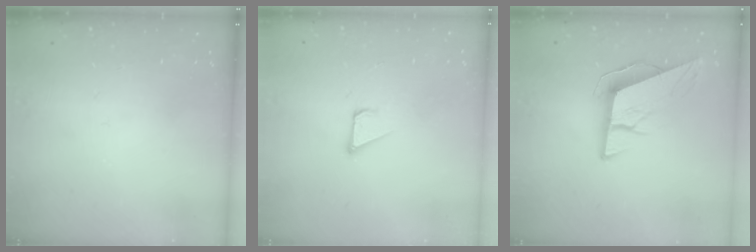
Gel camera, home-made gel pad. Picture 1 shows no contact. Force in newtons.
{"total": 2.4, "press": 2.4, "slide": 0.1}
{"total": 10.1, "press": 9.7, "slide": 2.8}